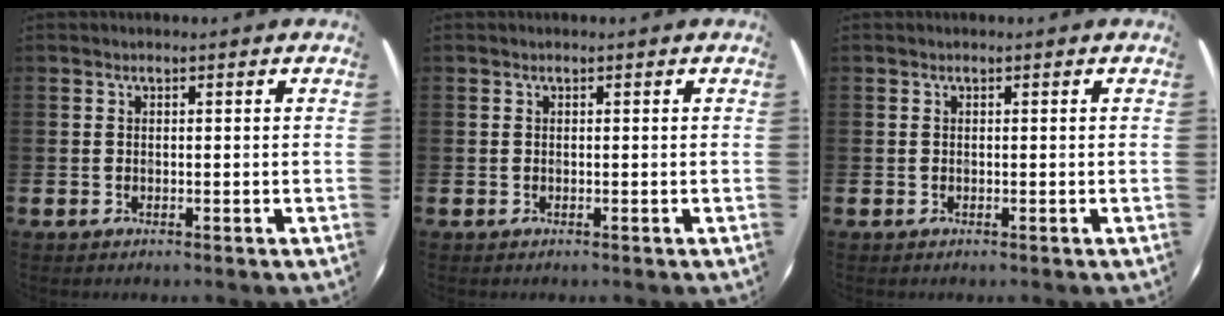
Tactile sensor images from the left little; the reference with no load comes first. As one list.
[{"total": 0.0}, {"total": 0.0}]